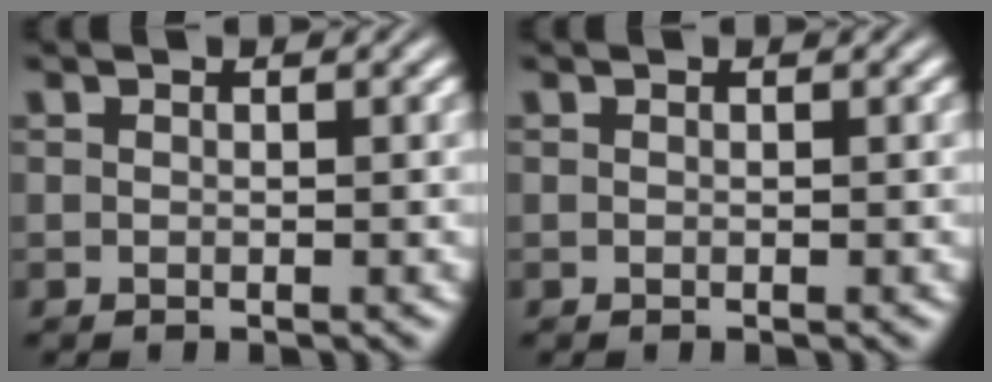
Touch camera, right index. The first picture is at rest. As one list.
[{"total": 0.0}]